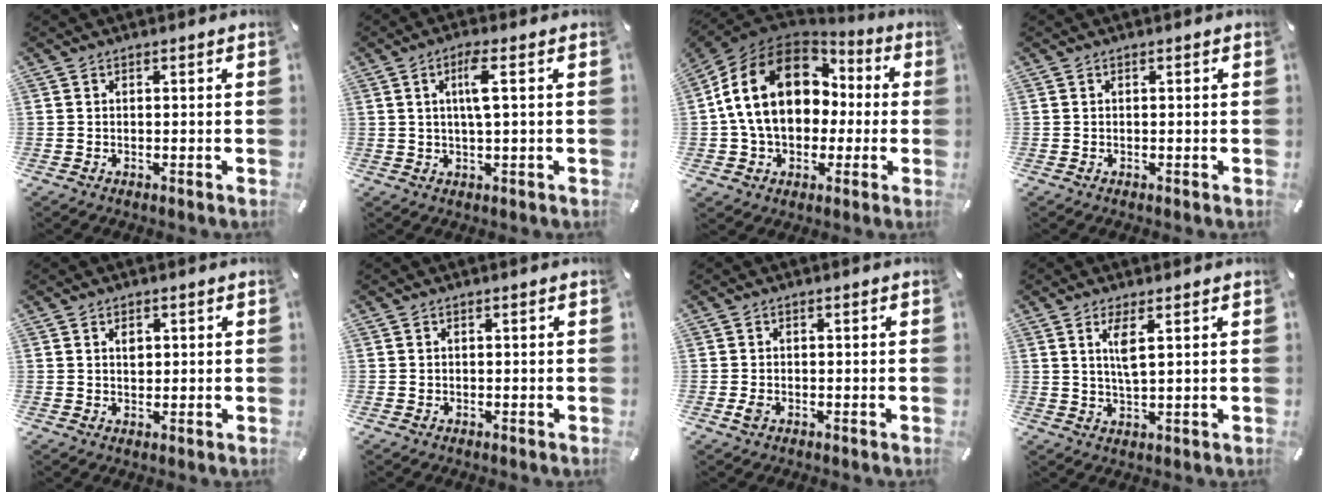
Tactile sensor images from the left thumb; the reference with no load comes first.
{"total": 5.7, "force": [1.2, 1.0, 5.4], "torque": [-0.108, 0.002, 0.017]}
{"total": 19.7, "force": [2.6, 15.1, 12.4], "torque": [-0.257, 0.008, 0.047]}
{"total": 0.0}
{"total": 2.1, "force": [0.6, 1.6, 1.2], "torque": [-0.010, -0.002, 0.007]}
{"total": 0.6, "force": [-0.1, 0.6, 0.2], "torque": [-0.004, 0.003, -0.004]}
{"total": 1.8, "force": [-0.6, 1.3, 1.2], "torque": [-0.027, -0.001, -0.012]}
{"total": 4.7, "force": [1.8, 1.0, 4.2], "torque": [-0.098, -0.003, 0.028]}